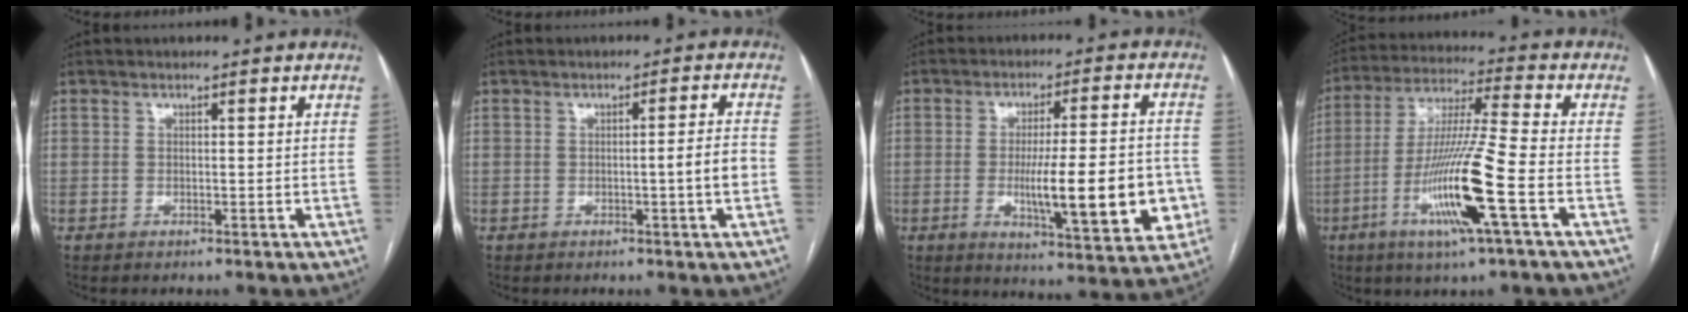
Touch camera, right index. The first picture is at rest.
{"total": 3.6, "force": [-0.9, -0.6, 3.5], "torque": [-0.047, -0.001, -0.014]}
{"total": 15.9, "force": [-3.2, 2.7, 15.3], "torque": [-0.223, -0.004, -0.038]}
{"total": 15.2, "force": [-5.3, -0.6, 14.2], "torque": [-0.286, -0.016, -0.105]}